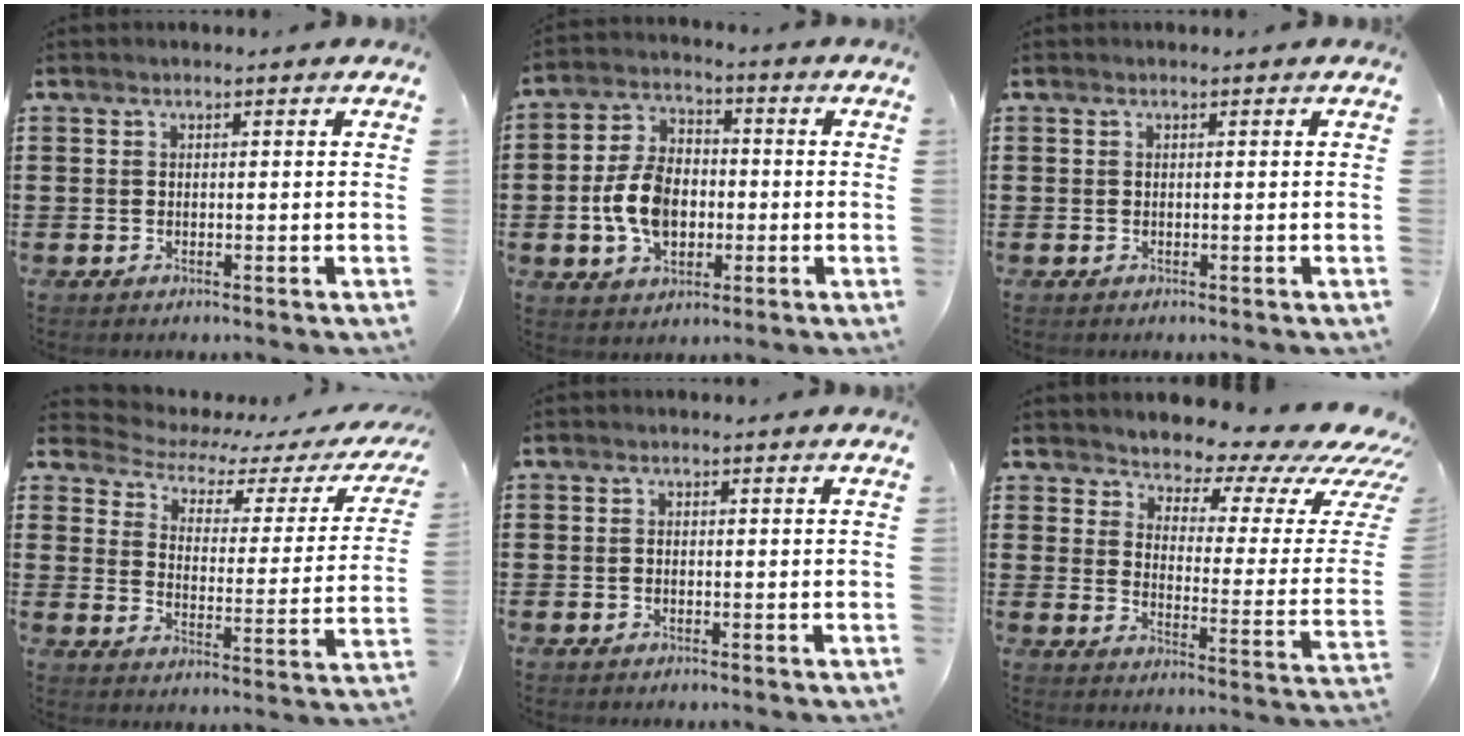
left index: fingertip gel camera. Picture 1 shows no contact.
{"total": 9.0, "force": [-1.5, 6.1, 6.4], "torque": [-0.150, 0.010, -0.031]}
{"total": 0.0}
{"total": 3.2, "force": [2.5, 1.4, 1.4], "torque": [-0.050, -0.016, 0.033]}
{"total": 0.5, "force": [-0.4, 0.4, 0.2], "torque": [-0.006, 0.000, -0.007]}
{"total": 5.8, "force": [5.1, 1.9, 2.0], "torque": [-0.046, -0.050, 0.083]}